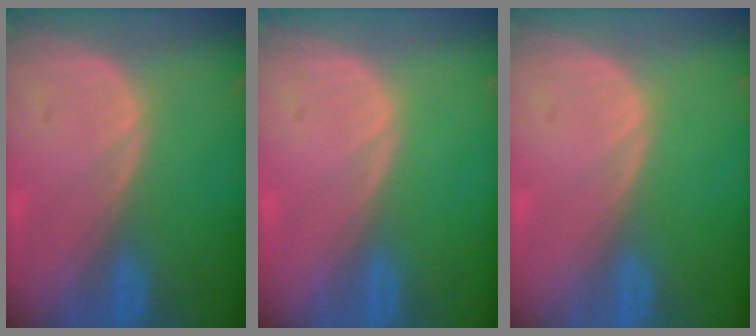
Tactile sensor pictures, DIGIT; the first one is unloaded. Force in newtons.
{"total": 0.0}
{"total": 0.0}